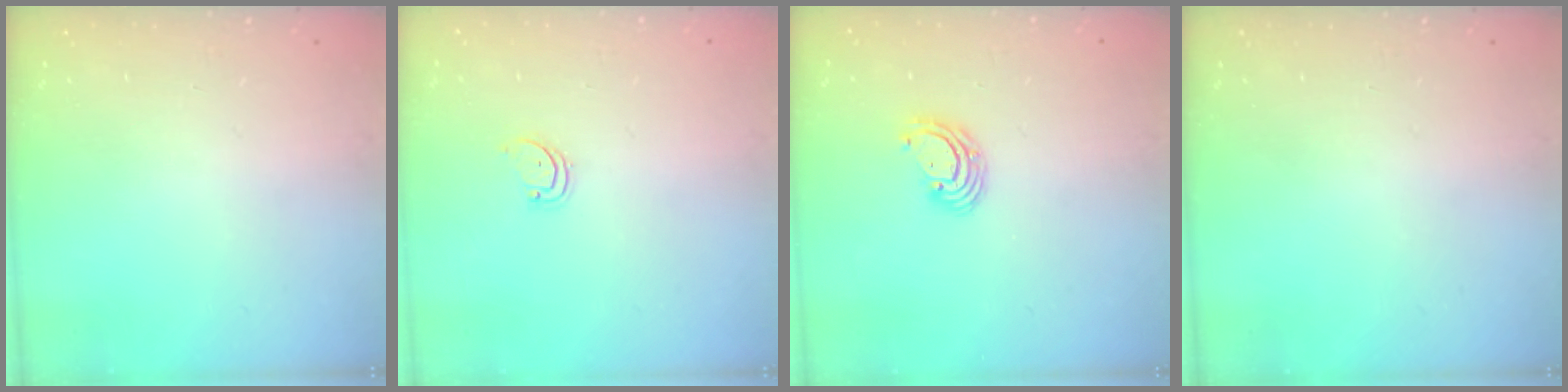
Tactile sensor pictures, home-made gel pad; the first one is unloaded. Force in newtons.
{"total": 2.3, "press": 2.3, "slide": 0.1}
{"total": 4.5, "press": 4.5, "slide": 0.3}
{"total": 0.0}